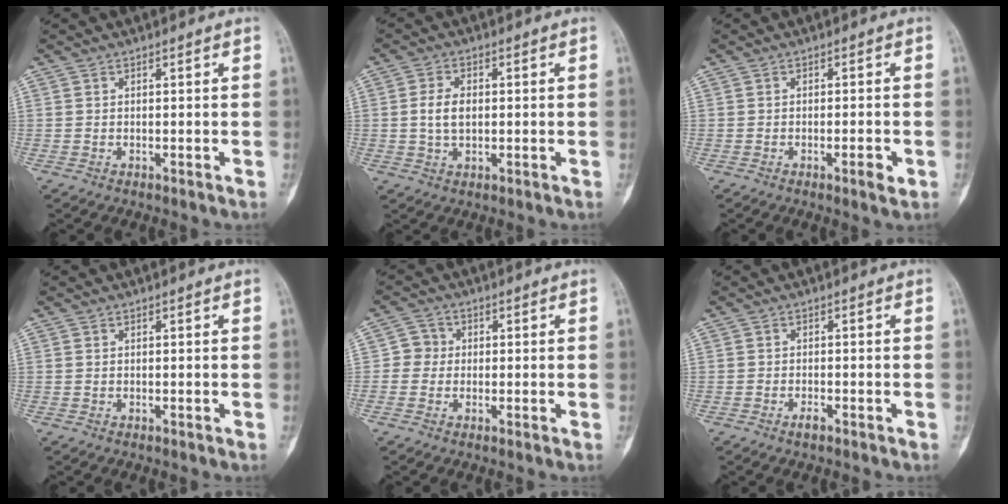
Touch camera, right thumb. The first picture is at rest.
{"total": 4.8, "force": [0.2, 2.9, 3.8], "torque": [-0.070, 0.004, 0.003]}
{"total": 2.8, "force": [-1.2, 0.7, 2.5], "torque": [-0.035, 0.002, -0.017]}
{"total": 0.0}
{"total": 3.3, "force": [-0.2, 3.2, 0.9], "torque": [0.007, 0.010, -0.013]}
{"total": 1.3, "force": [-0.9, 0.5, 0.7], "torque": [-0.011, 0.004, -0.018]}